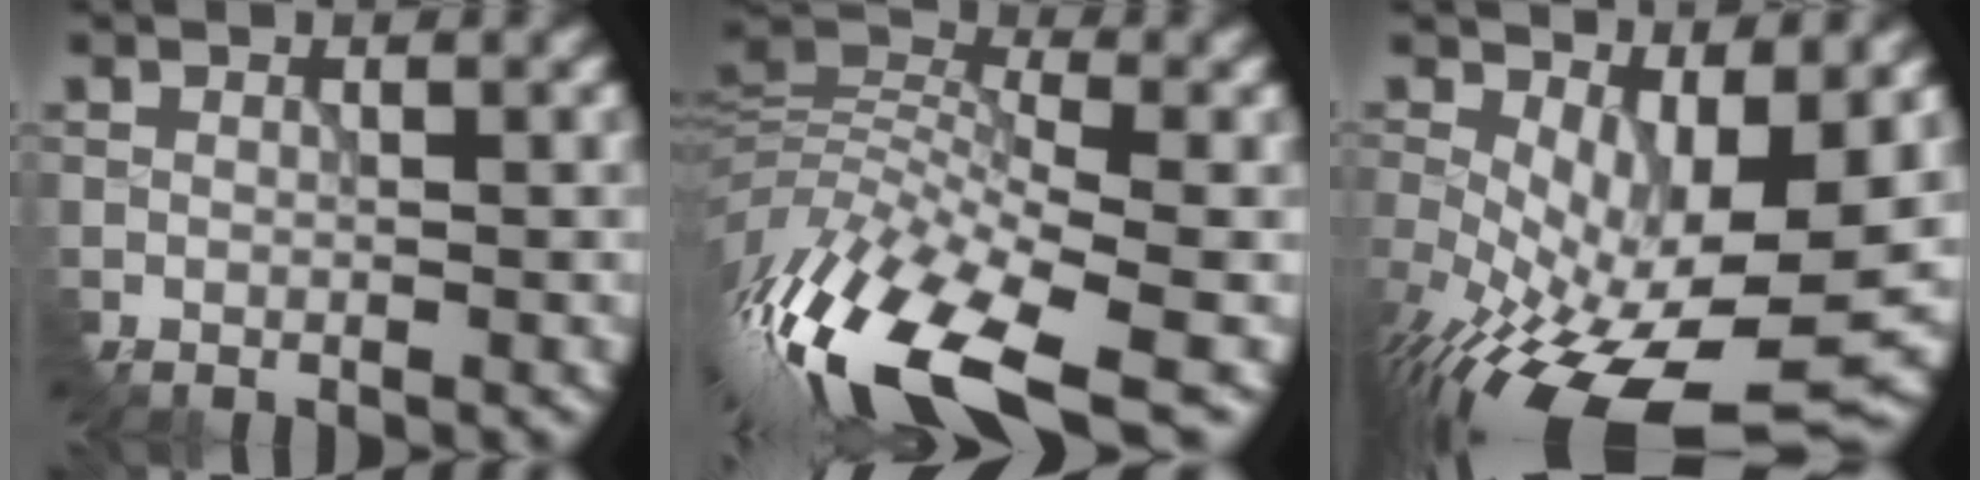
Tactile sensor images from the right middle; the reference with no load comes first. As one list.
[{"total": 14.2, "force": [-7.2, 5.9, 10.8], "torque": [-0.246, 0.002, -0.128]}, {"total": 12.6, "force": [-3.6, 5.6, 10.7], "torque": [-0.188, -0.034, -0.046]}]